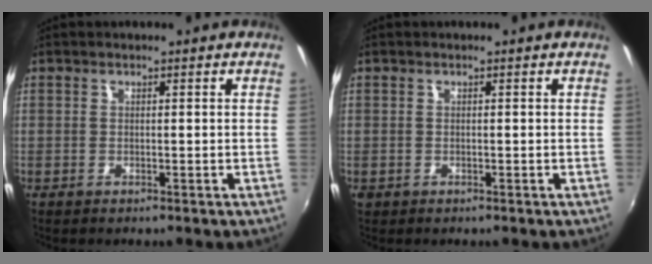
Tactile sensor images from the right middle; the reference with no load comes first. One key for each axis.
{"total": 0.6, "fx": -0.2, "fy": 0.5, "fz": 0.1, "tx": -0.002, "ty": -0.002, "tz": -0.003}